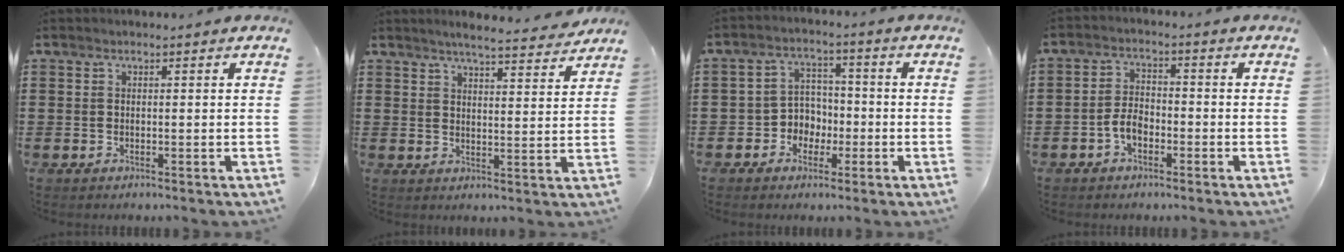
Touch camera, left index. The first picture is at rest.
{"total": 4.7, "force": [4.5, -0.1, 1.5], "torque": [-0.035, -0.022, 0.078]}
{"total": 4.5, "force": [-1.8, 3.9, 1.1], "torque": [-0.036, 0.009, -0.038]}
{"total": 3.7, "force": [-1.7, 2.0, 2.6], "torque": [-0.063, 0.002, -0.037]}